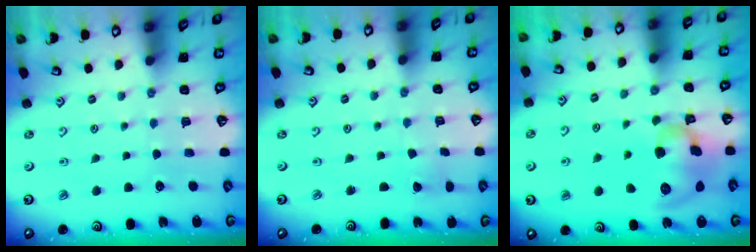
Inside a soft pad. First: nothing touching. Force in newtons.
{"total": 1.2, "press": 1.2, "slide": 0.0}
{"total": 15.0, "press": 14.8, "slide": 2.4}